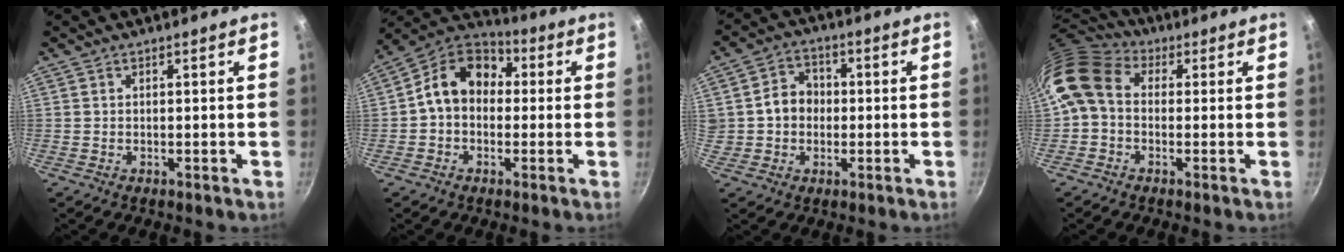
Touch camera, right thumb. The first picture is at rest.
{"total": 12.2, "force": [1.0, 9.4, 7.7], "torque": [-0.095, 0.036, -0.008]}
{"total": 7.0, "force": [-0.1, 6.3, 3.2], "torque": [-0.015, 0.015, -0.009]}
{"total": 10.7, "force": [0.6, 8.2, 6.8], "torque": [-0.125, 0.029, -0.010]}